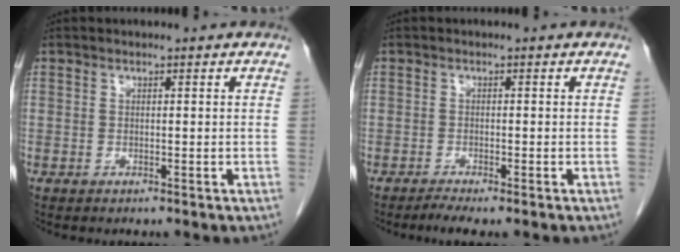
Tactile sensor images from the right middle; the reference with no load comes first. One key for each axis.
{"total": 2.1, "fx": -1.6, "fy": -0.1, "fz": 1.3, "tx": -0.028, "ty": -0.007, "tz": -0.031}